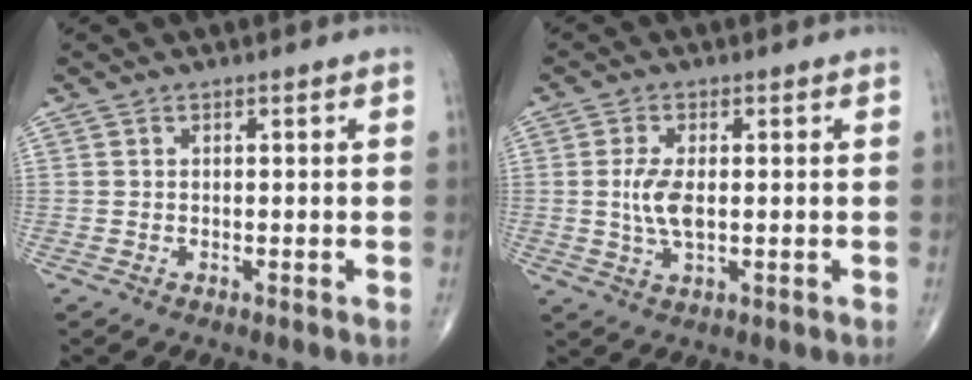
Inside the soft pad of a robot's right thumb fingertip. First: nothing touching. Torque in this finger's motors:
{"motor_torque": [0.13, 0.27, 0.24, -0.27, 0.05]}